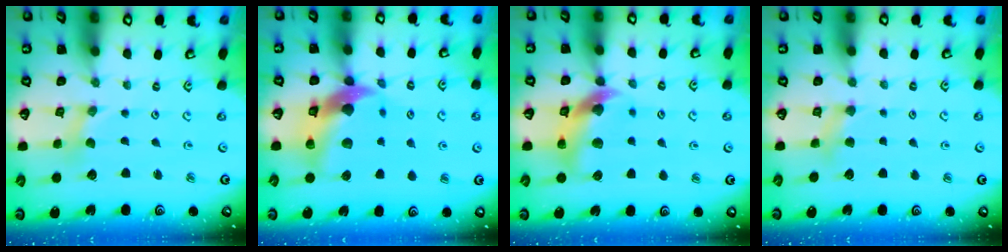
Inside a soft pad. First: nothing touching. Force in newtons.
{"total": 14.0, "press": 13.8, "slide": 2.1}
{"total": 11.7, "press": 11.6, "slide": 1.8}
{"total": 4.7, "press": 4.7, "slide": 0.5}